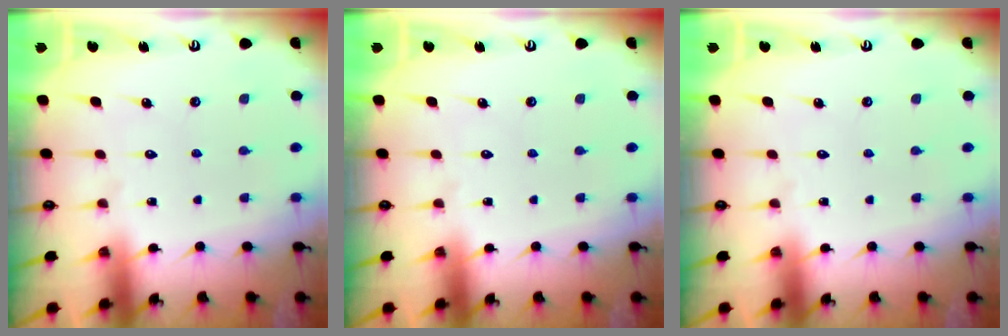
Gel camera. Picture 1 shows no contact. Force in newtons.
{"total": 0.0}
{"total": 0.0}